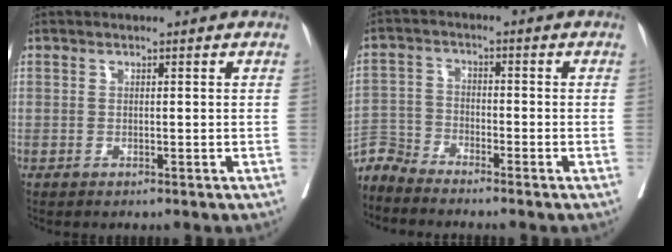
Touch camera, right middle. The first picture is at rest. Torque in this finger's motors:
{"motor_torque": [-0.08, -0.07, 0.12, 0.01]}